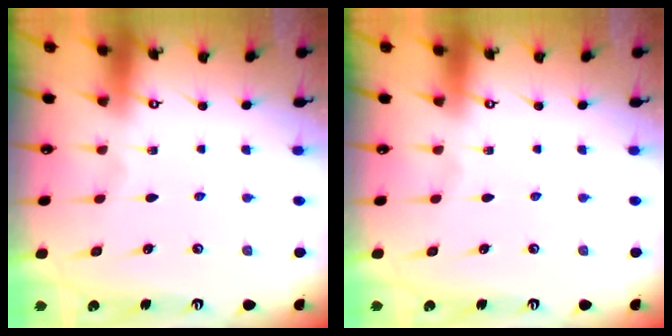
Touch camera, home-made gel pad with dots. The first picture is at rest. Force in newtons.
{"total": 0.0}